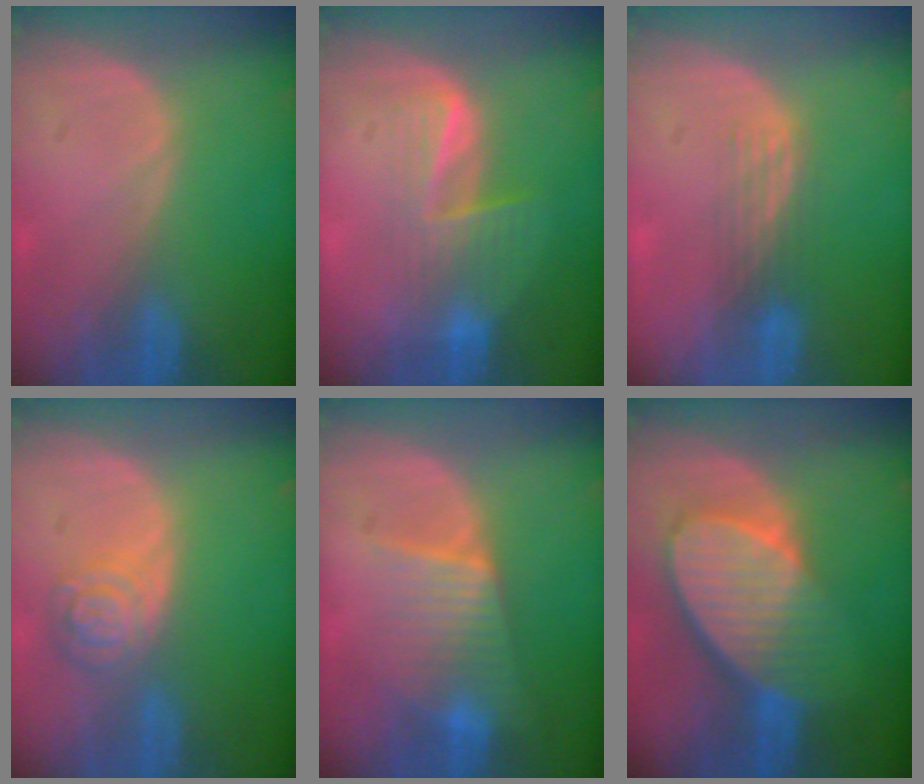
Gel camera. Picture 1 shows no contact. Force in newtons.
{"total": 6.2, "press": 5.9, "slide": 1.9}
{"total": 3.0, "press": 2.7, "slide": 1.3}
{"total": 5.3, "press": 4.8, "slide": 2.3}
{"total": 6.3, "press": 6.2, "slide": 0.8}
{"total": 9.7, "press": 8.6, "slide": 4.6}